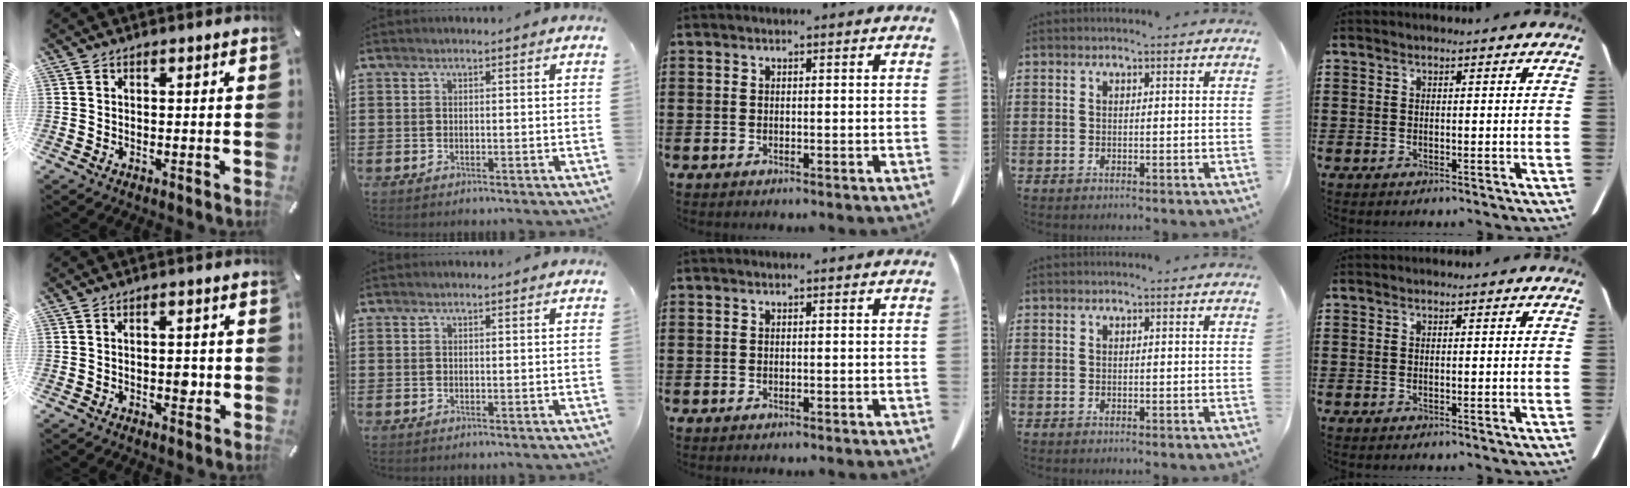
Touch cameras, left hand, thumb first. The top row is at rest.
{"thumb": {"total": 3.1, "force": [-0.5, 1.8, 2.5], "torque": [-0.028, 0.000, -0.012]}}